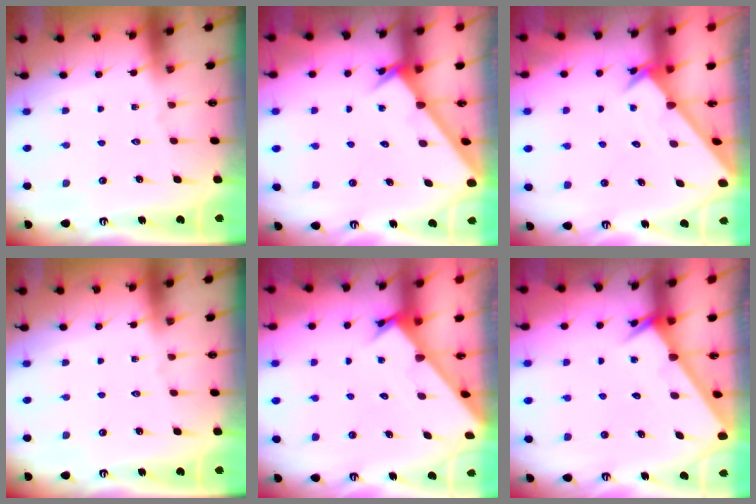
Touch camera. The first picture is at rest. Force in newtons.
{"total": 2.2, "press": 2.2, "slide": 0.2}
{"total": 2.2, "press": 2.2, "slide": 0.1}
{"total": 0.0}
{"total": 2.2, "press": 2.2, "slide": 0.1}
{"total": 2.6, "press": 2.6, "slide": 0.0}